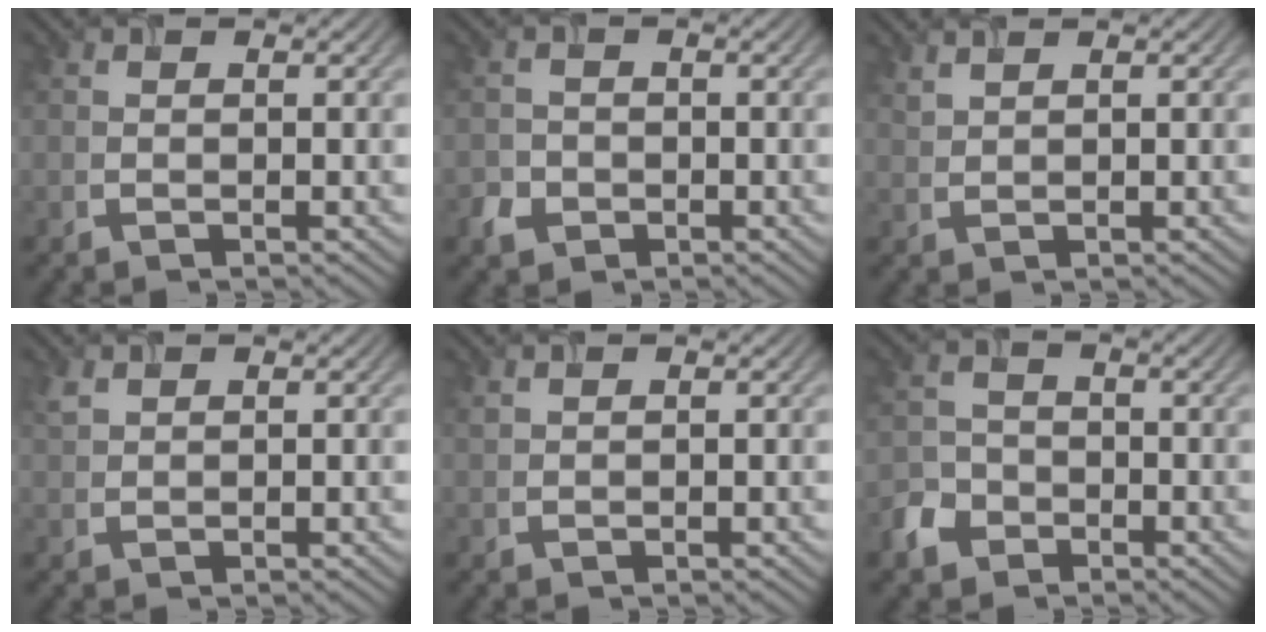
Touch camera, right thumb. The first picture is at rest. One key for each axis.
{"total": 2.3, "fx": -1.1, "fy": 1.9, "fz": 0.7, "tx": -0.015, "ty": -0.005, "tz": -0.022}
{"total": 1.5, "fx": 1.3, "fy": 0.2, "fz": 0.7, "tx": -0.020, "ty": 0.004, "tz": 0.029}
{"total": 1.4, "fx": 1.0, "fy": 0.5, "fz": 0.7, "tx": -0.024, "ty": 0.001, "tz": 0.026}
{"total": 0.8, "fx": 0.7, "fy": 0.1, "fz": 0.4, "tx": -0.016, "ty": 0.004, "tz": 0.018}
{"total": 3.8, "fx": -2.2, "fy": 2.8, "fz": 1.2, "tx": -0.030, "ty": -0.003, "tz": -0.050}